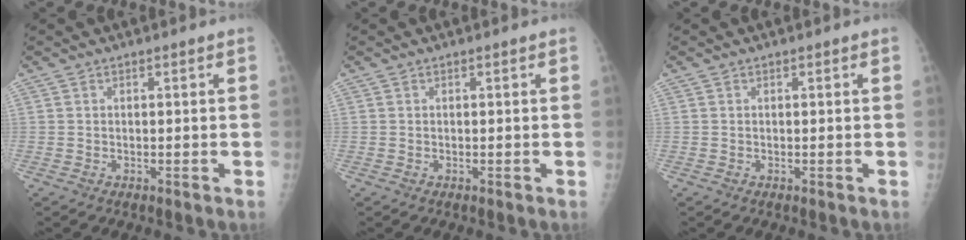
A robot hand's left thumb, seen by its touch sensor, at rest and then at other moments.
{"total": 0.0}
{"total": 0.0}